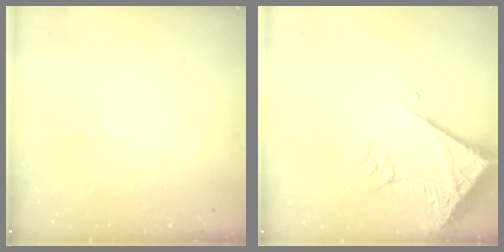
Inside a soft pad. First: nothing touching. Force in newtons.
{"total": 14.7, "press": 14.6, "slide": 1.7}